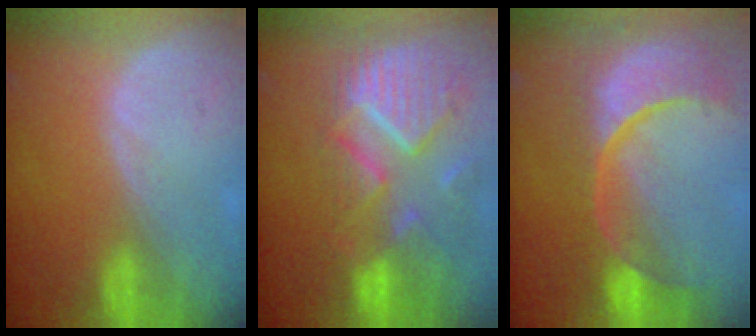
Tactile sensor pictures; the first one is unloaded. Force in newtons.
{"total": 12.2, "press": 10.5, "slide": 6.2}
{"total": 13.8, "press": 10.9, "slide": 8.4}